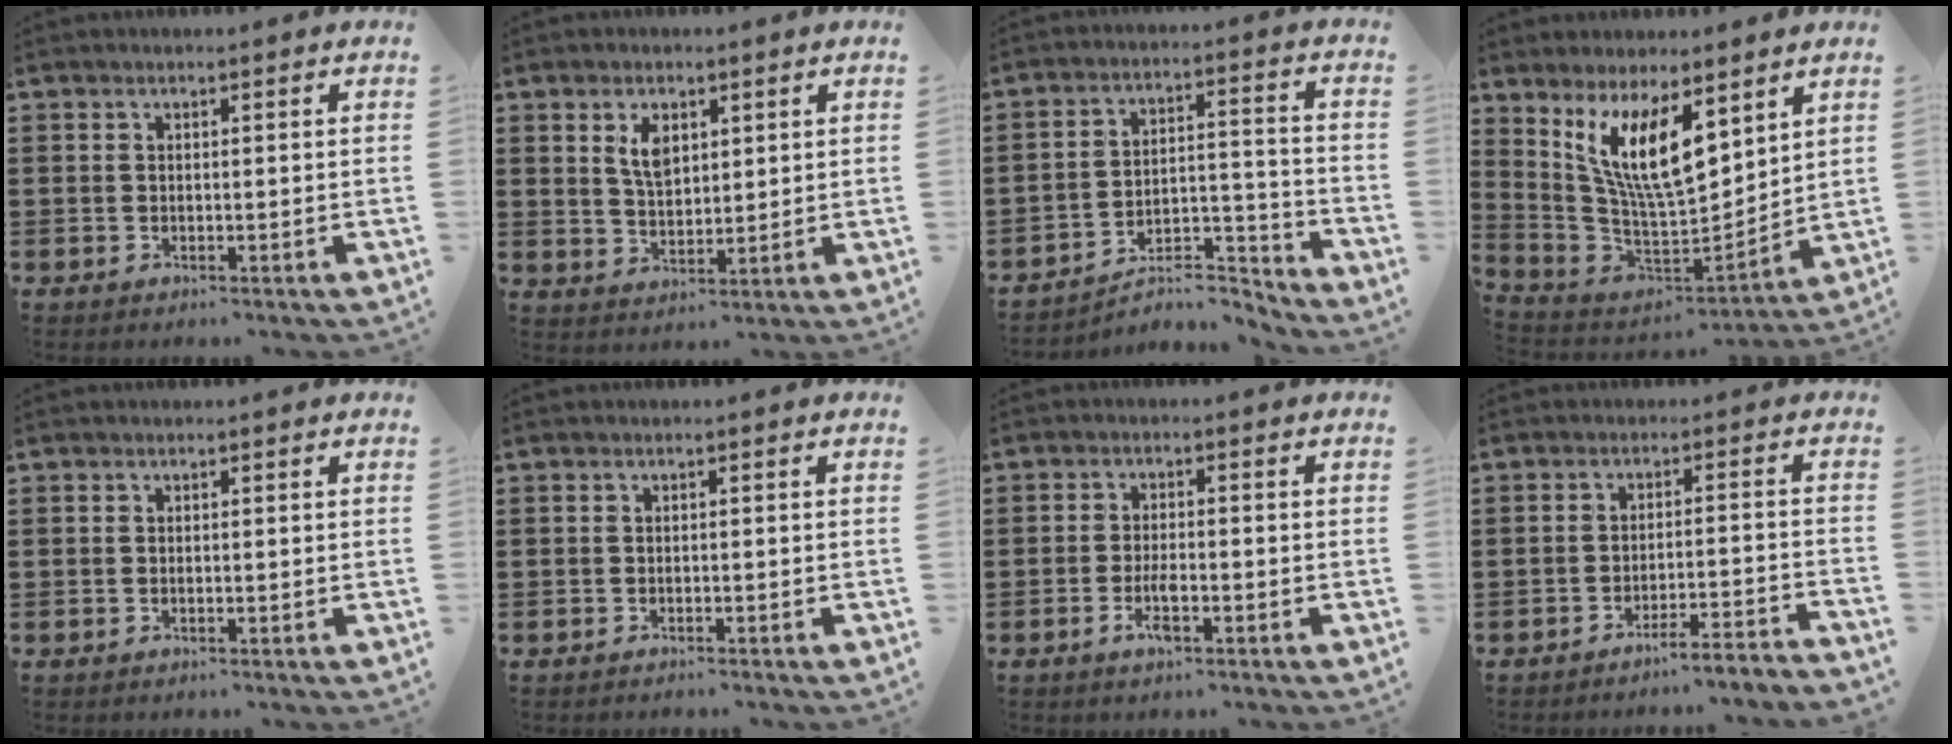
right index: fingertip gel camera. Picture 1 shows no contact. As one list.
[{"total": 4.8, "force": [2.2, 2.6, 3.3], "torque": [-0.067, 0.005, 0.037]}, {"total": 6.5, "force": [-5.8, 1.4, 2.4], "torque": [-0.036, 0.008, -0.112]}, {"total": 12.0, "force": [6.2, 4.0, 9.5], "torque": [-0.207, -0.027, 0.115]}, {"total": 0.0}, {"total": 0.6, "force": [-0.6, 0.1, 0.1], "torque": [-0.003, -0.002, -0.012]}, {"total": 3.6, "force": [-1.6, 1.1, 3.1], "torque": [-0.066, 0.000, -0.032]}, {"total": 3.6, "force": [-3.4, -0.6, 1.1], "torque": [-0.020, -0.009, -0.069]}]